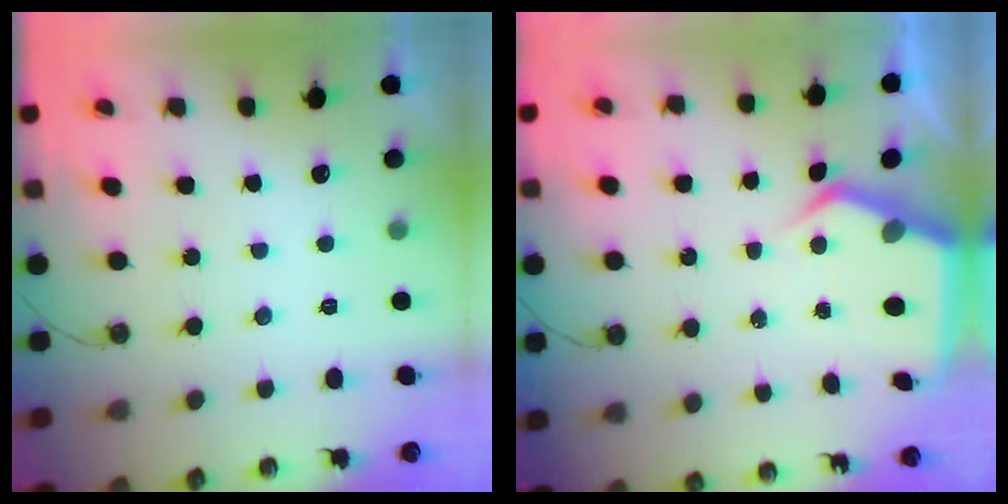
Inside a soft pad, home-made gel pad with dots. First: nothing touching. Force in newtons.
{"total": 6.5, "press": 6.5, "slide": 0.6}